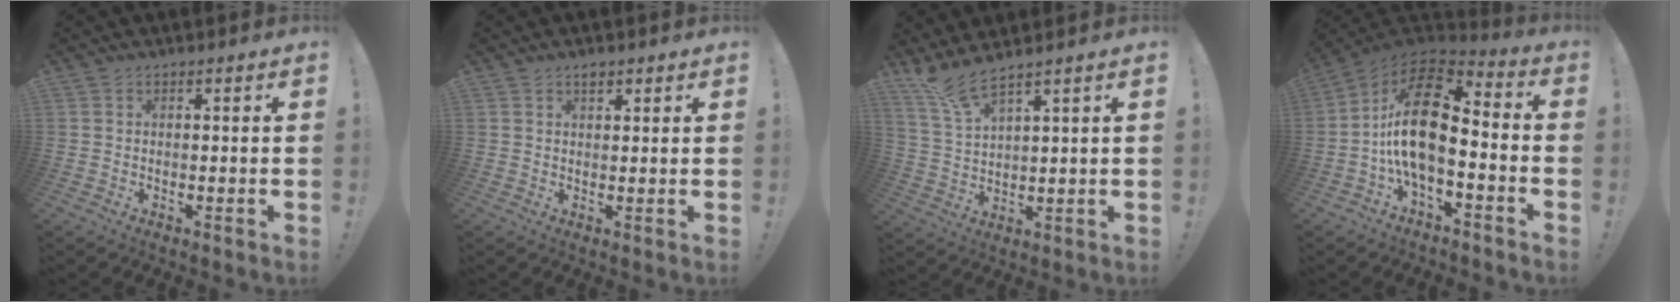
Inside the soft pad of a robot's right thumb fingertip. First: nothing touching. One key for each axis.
{"total": 1.8, "fx": 1.3, "fy": 0.8, "fz": 0.8, "tx": 0.000, "ty": -0.010, "tz": 0.021}
{"total": 7.1, "fx": 6.0, "fy": 0.7, "fz": 3.6, "tx": -0.085, "ty": -0.029, "tz": 0.112}
{"total": 18.5, "fx": -0.7, "fy": 9.4, "fz": 16.0, "tx": -0.298, "ty": 0.012, "tz": -0.010}